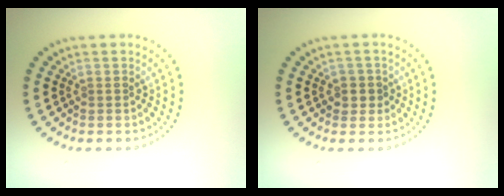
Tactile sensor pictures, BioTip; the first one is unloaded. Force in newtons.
{"total": 1.5, "press": 1.2, "slide": 0.8}